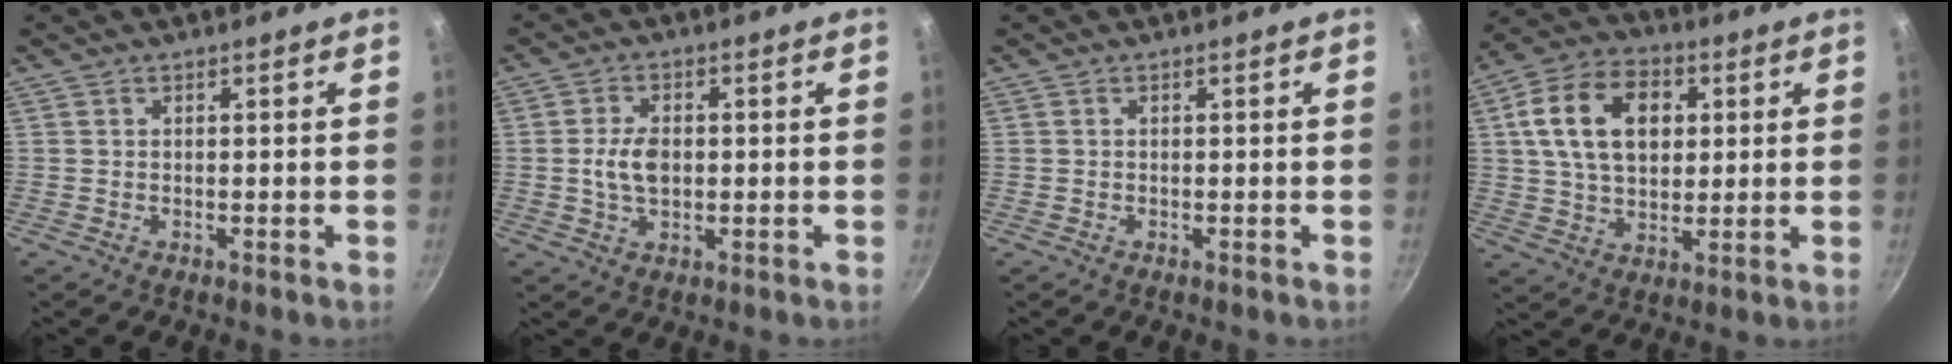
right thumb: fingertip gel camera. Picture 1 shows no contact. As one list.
[{"total": 5.8, "force": [-0.1, 3.6, 4.5], "torque": [-0.073, 0.004, -0.003]}, {"total": 0.0}, {"total": 15.8, "force": [3.7, 10.8, 10.9], "torque": [-0.172, 0.007, 0.054]}]